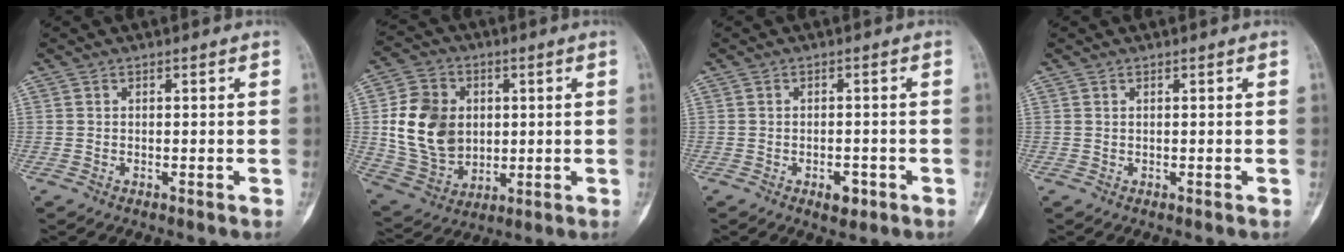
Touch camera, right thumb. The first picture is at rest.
{"total": 15.2, "force": [1.4, 12.0, 9.2], "torque": [-0.143, -0.001, 0.038]}
{"total": 3.3, "force": [-1.6, 1.7, 2.2], "torque": [-0.023, 0.006, -0.020]}
{"total": 0.0}